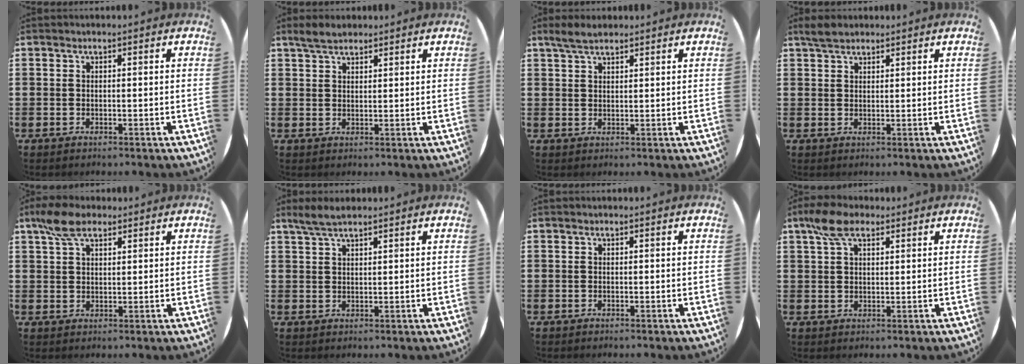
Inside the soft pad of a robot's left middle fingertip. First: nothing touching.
{"total": 3.1, "force": [2.6, 1.2, 1.2], "torque": [-0.021, 0.003, 0.048]}
{"total": 3.0, "force": [2.4, 0.9, 1.6], "torque": [-0.035, 0.007, 0.045]}
{"total": 2.7, "force": [2.3, 1.0, 1.0], "torque": [-0.016, 0.004, 0.043]}
{"total": 5.5, "force": [3.7, 2.6, 3.2], "torque": [-0.063, 0.003, 0.066]}
{"total": 3.3, "force": [2.5, 0.7, 2.0], "torque": [-0.043, 0.005, 0.047]}
{"total": 0.0}
{"total": 5.4, "force": [3.4, 2.6, 3.2], "torque": [-0.065, 0.006, 0.061]}